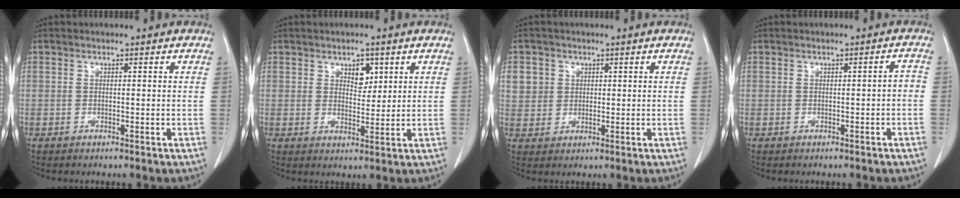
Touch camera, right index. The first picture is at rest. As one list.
[{"total": 3.3, "force": [1.7, 2.0, 2.1], "torque": [-0.027, -0.001, 0.029]}, {"total": 4.8, "force": [1.7, 4.4, 0.7], "torque": [-0.010, 0.006, 0.038]}, {"total": 1.3, "force": [-0.5, 0.4, 1.1], "torque": [-0.009, 0.004, -0.006]}]